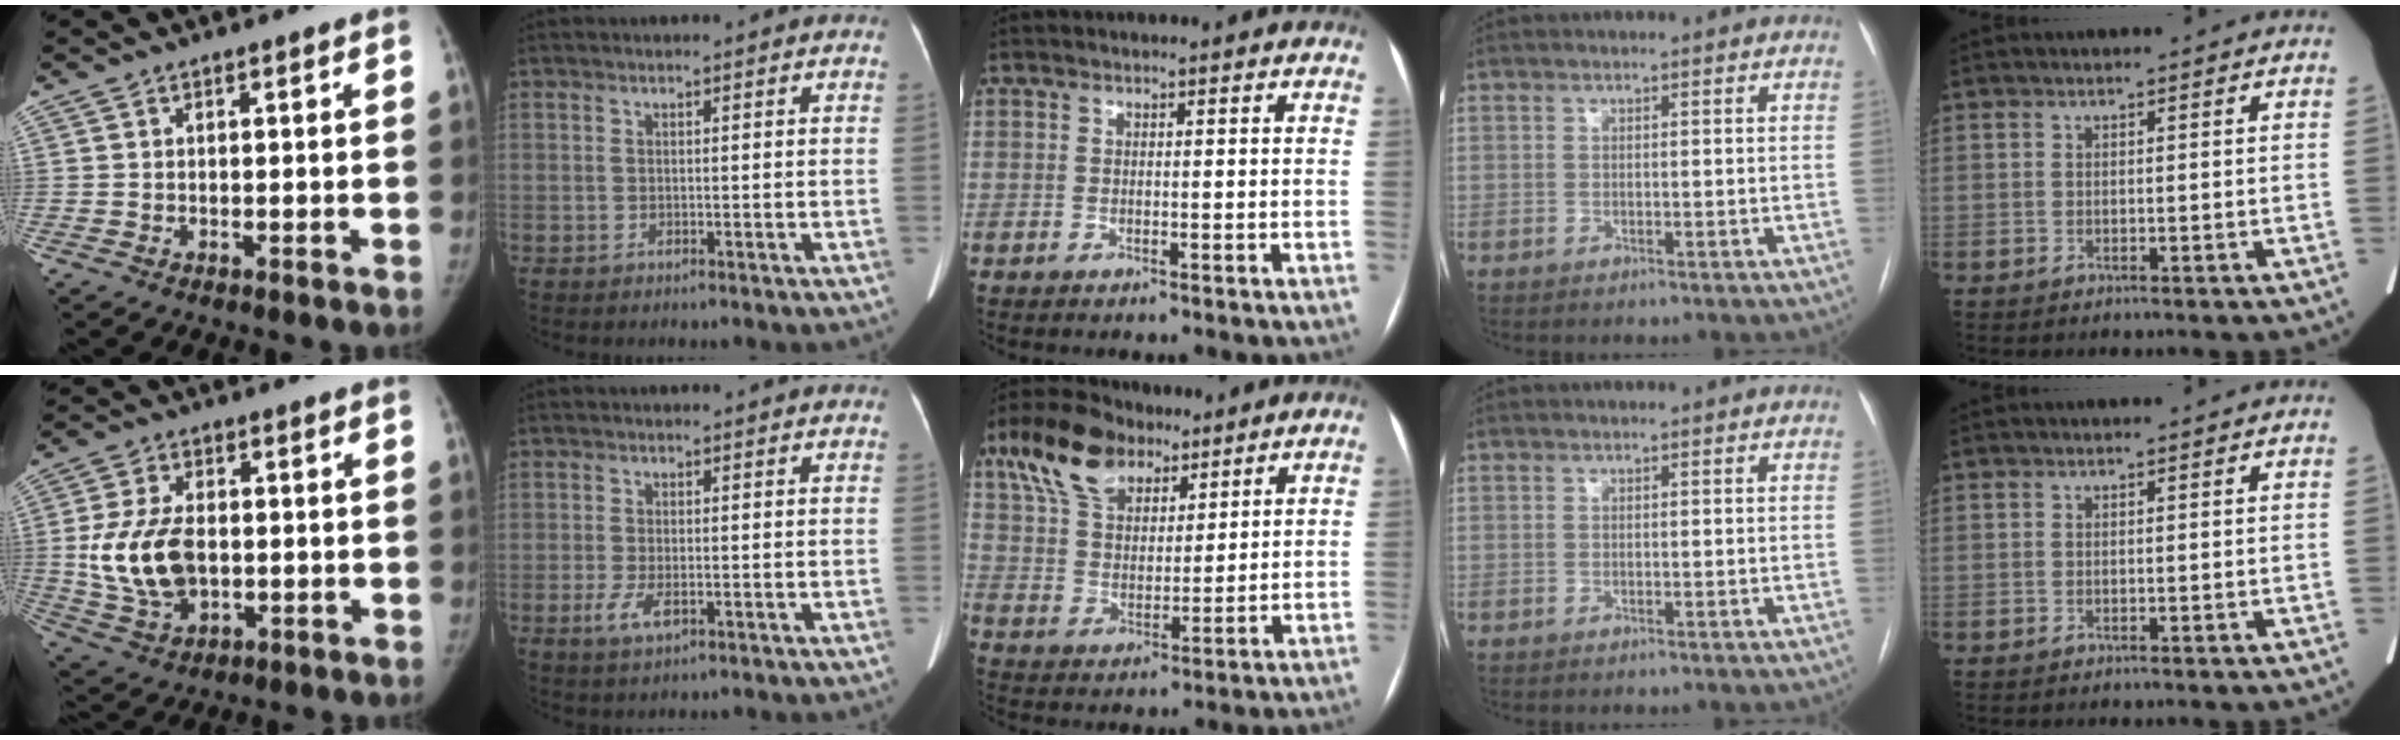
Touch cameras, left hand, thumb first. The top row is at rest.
{"thumb": {"total": 12.8, "force": [-0.3, 8.1, 9.9], "torque": [-0.188, -0.003, 0.005]}, "index": {"total": 3.3, "force": [-1.2, 1.2, 2.8], "torque": [-0.066, -0.007, -0.017]}, "middle": {"total": 11.9, "force": [7.6, 6.5, 6.4], "torque": [-0.136, 0.034, 0.141]}}